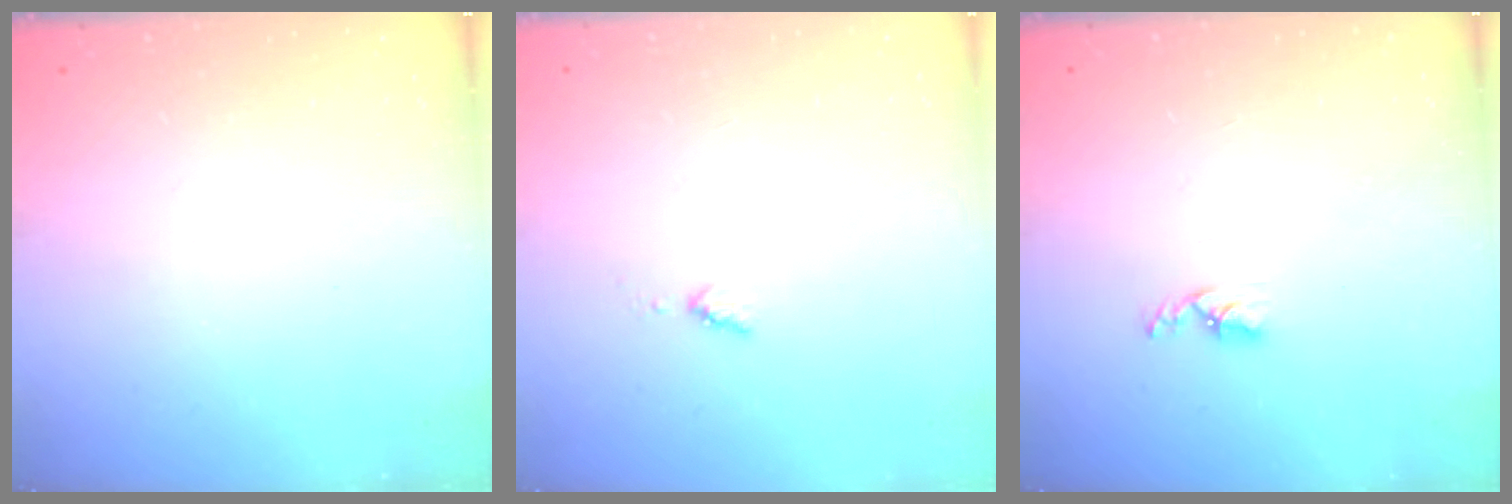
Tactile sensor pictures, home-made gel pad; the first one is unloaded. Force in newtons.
{"total": 2.8, "press": 2.8, "slide": 0.4}
{"total": 2.7, "press": 2.7, "slide": 0.5}